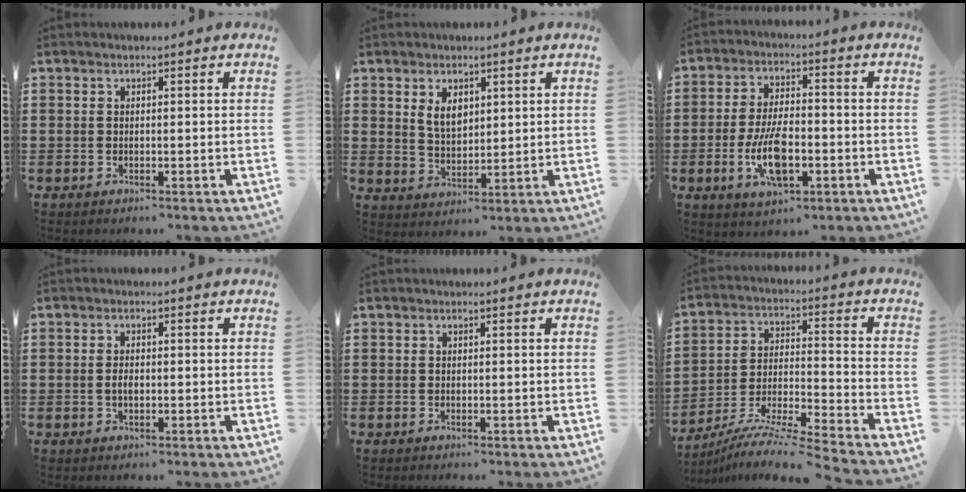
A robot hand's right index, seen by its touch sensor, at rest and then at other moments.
{"total": 4.2, "force": [2.1, 2.5, 2.6], "torque": [-0.051, 0.005, 0.035]}
{"total": 9.1, "force": [-2.6, 3.8, 7.8], "torque": [-0.168, -0.007, -0.048]}
{"total": 1.7, "force": [-0.2, 0.8, 1.5], "torque": [-0.029, 0.003, -0.005]}
{"total": 0.0}
{"total": 8.4, "force": [-7.7, -0.9, 3.1], "torque": [-0.064, -0.011, -0.159]}